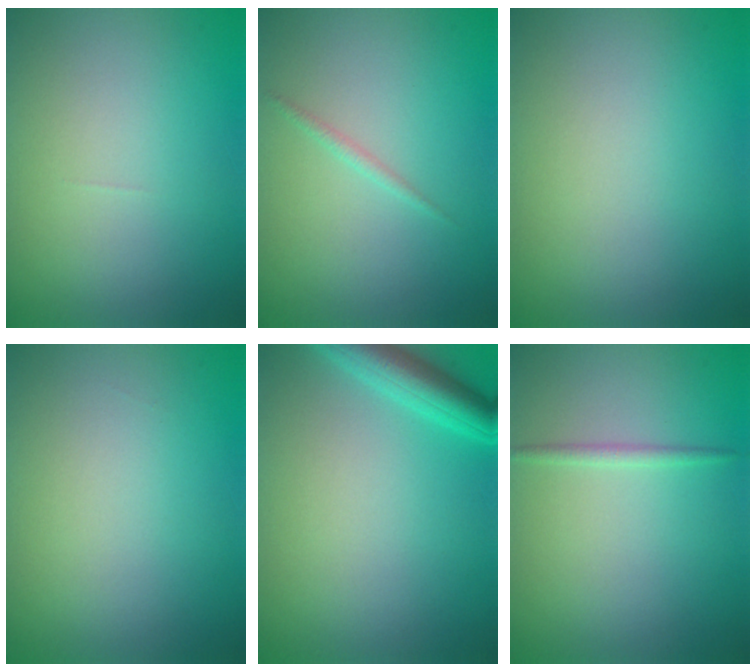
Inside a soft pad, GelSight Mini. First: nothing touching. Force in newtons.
{"total": 0.7, "press": 0.7, "slide": 0.1}
{"total": 0.0}
{"total": 0.0}
{"total": 3.7, "press": 3.7, "slide": 0.3}
{"total": 0.9, "press": 0.9, "slide": 0.1}